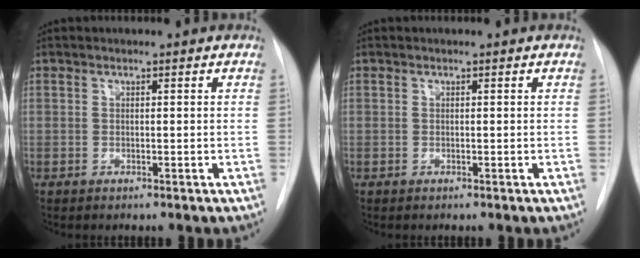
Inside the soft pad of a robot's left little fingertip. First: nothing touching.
{"total": 0.0}